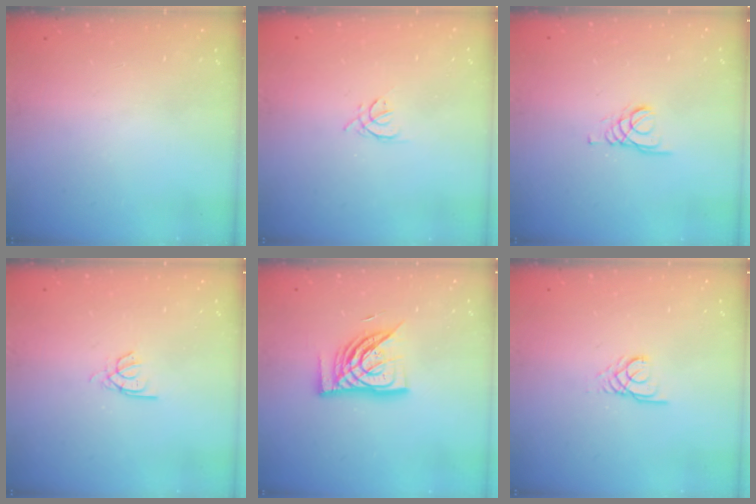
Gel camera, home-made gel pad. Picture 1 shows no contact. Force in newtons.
{"total": 2.4, "press": 2.3, "slide": 0.6}
{"total": 1.8, "press": 1.8, "slide": 0.2}
{"total": 2.3, "press": 2.3, "slide": 0.2}
{"total": 13.8, "press": 13.7, "slide": 1.3}
{"total": 2.5, "press": 2.5, "slide": 0.2}